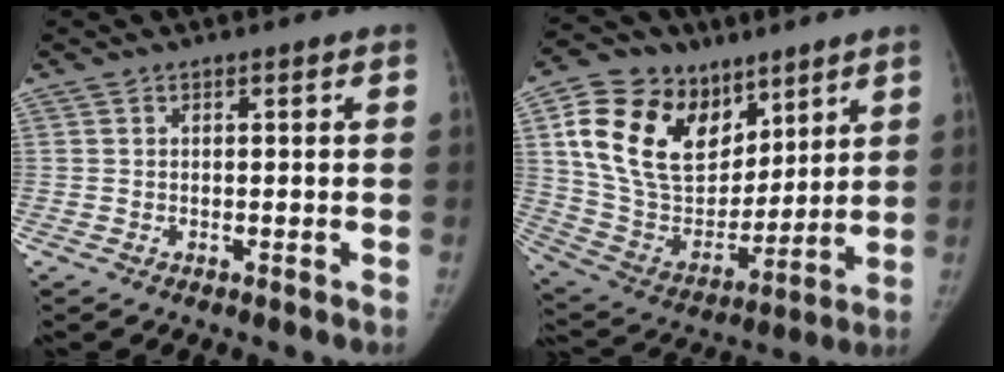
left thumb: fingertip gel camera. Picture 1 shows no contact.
{"total": 23.8, "force": [11.1, 16.0, 13.6], "torque": [-0.222, -0.026, 0.211]}